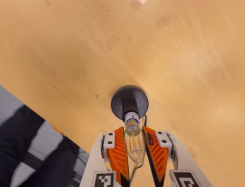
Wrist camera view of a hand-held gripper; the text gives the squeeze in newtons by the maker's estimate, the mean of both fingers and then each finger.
{"total": 13.8, "left": 13.0, "right": 14.6}